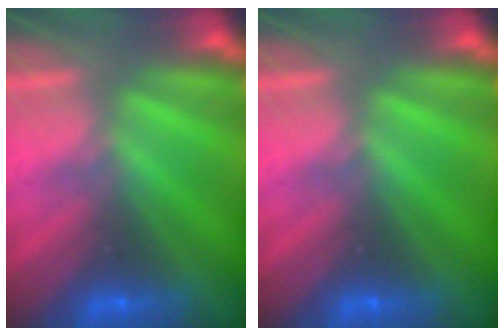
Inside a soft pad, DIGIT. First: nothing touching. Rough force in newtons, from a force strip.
{"total": 0.0}